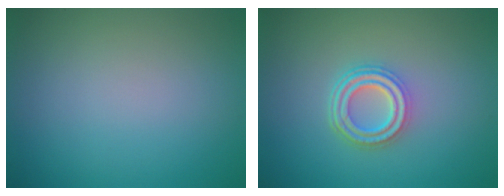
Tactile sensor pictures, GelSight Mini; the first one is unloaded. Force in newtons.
{"total": 4.1, "press": 3.1, "slide": 2.6}